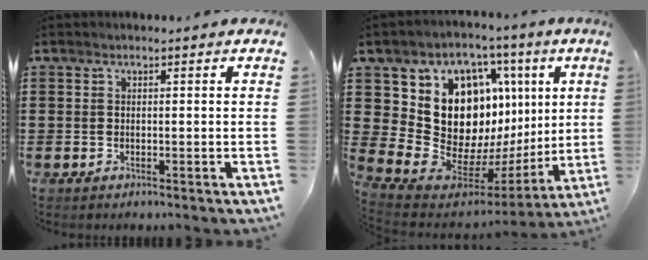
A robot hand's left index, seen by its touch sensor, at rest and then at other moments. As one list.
[{"total": 14.4, "force": [3.6, 11.9, 7.2], "torque": [-0.172, -0.044, 0.075]}]